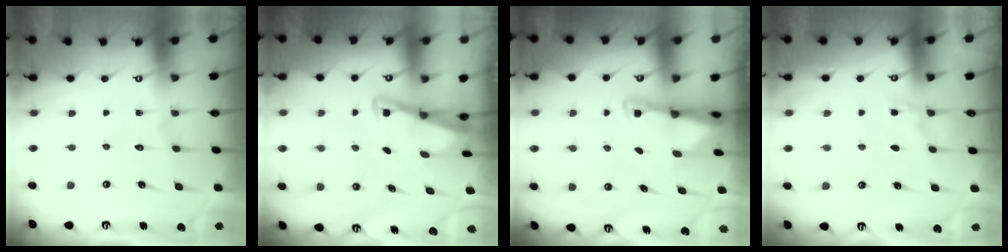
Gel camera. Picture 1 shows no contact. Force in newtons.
{"total": 2.9, "press": 2.9, "slide": 0.4}
{"total": 2.4, "press": 2.3, "slide": 0.5}
{"total": 2.7, "press": 2.6, "slide": 0.4}